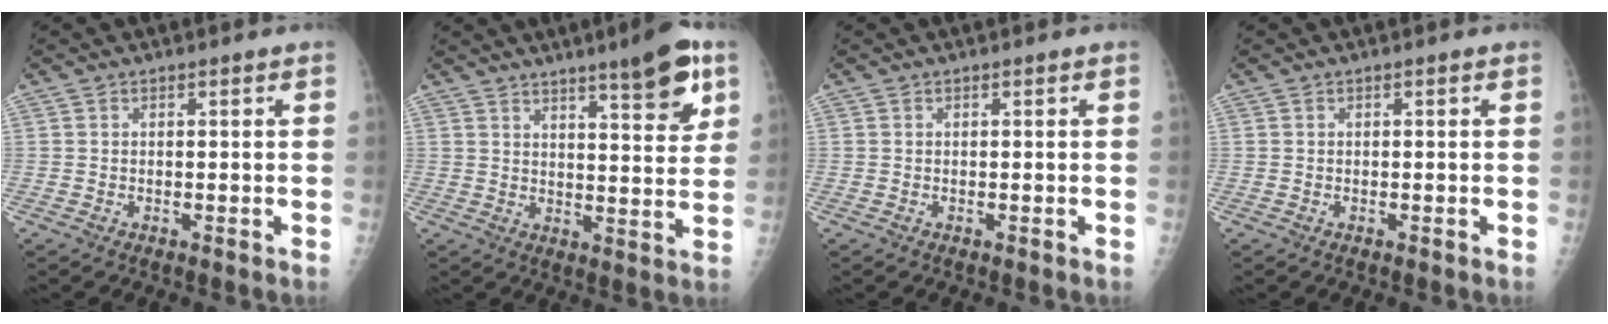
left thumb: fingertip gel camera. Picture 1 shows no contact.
{"total": 11.3, "force": [6.7, 2.3, 8.8], "torque": [-0.105, -0.033, 0.093]}
{"total": 0.0}
{"total": 0.0}